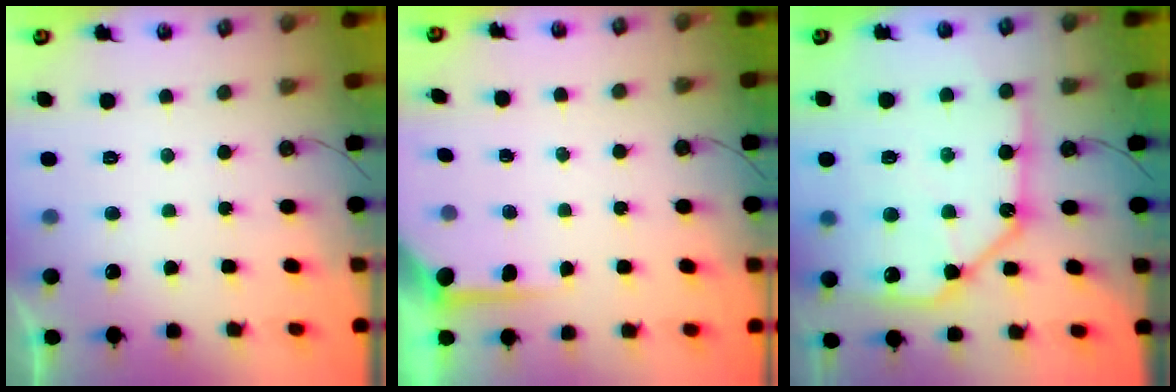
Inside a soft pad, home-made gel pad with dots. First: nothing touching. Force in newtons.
{"total": 4.5, "press": 4.5, "slide": 0.2}
{"total": 19.6, "press": 19.4, "slide": 2.4}